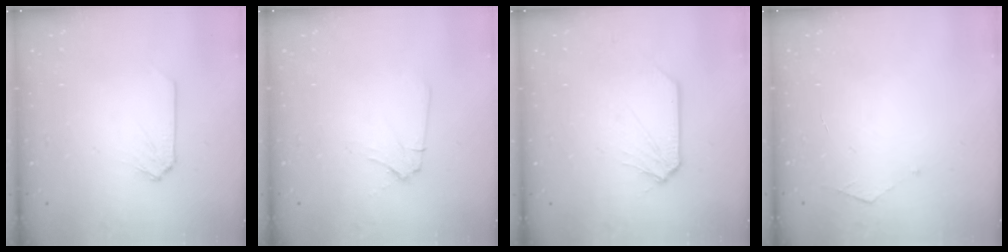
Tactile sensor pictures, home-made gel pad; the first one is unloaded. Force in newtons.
{"total": 3.6, "press": 3.5, "slide": 0.5}
{"total": 1.6, "press": 1.6, "slide": 0.2}
{"total": 3.7, "press": 3.7, "slide": 0.5}